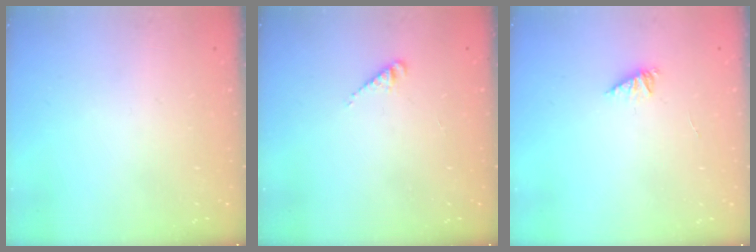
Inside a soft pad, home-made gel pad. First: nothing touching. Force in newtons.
{"total": 2.3, "press": 2.3, "slide": 0.2}
{"total": 2.1, "press": 2.0, "slide": 0.4}